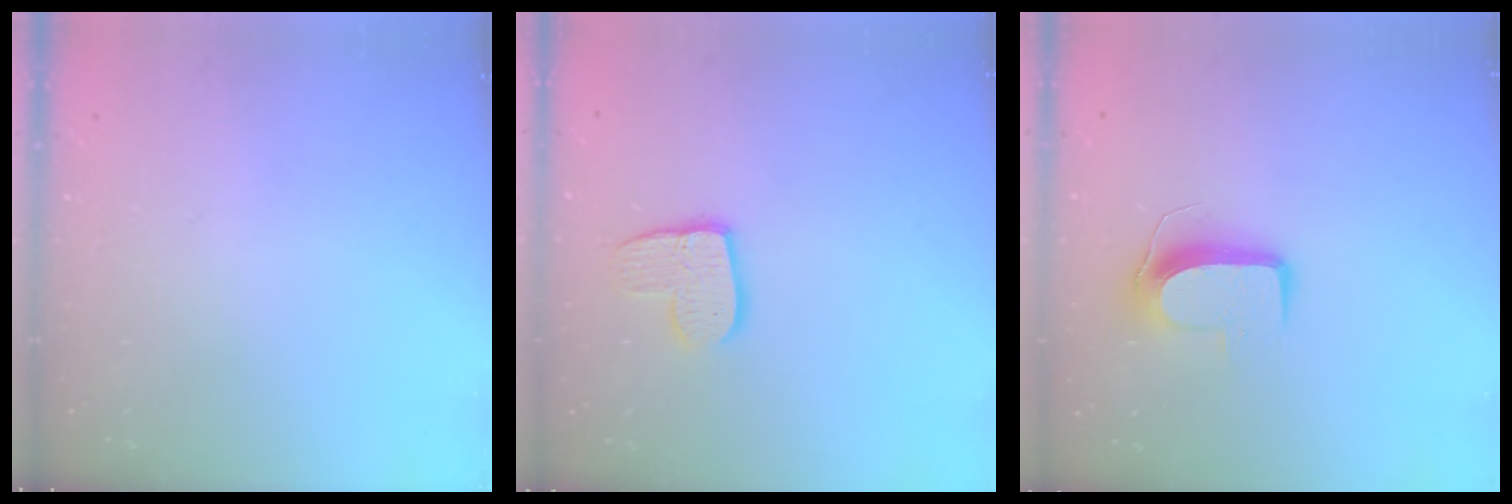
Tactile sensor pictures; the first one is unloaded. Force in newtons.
{"total": 10.5, "press": 10.5, "slide": 0.8}
{"total": 9.6, "press": 9.6, "slide": 0.3}